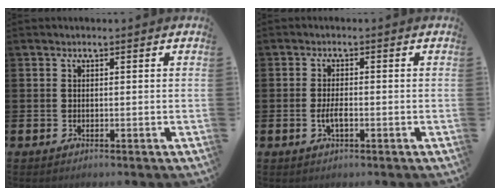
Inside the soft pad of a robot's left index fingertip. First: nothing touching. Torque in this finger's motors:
{"motor_torque": [0.04, 0.02, 0.01, 0.04]}